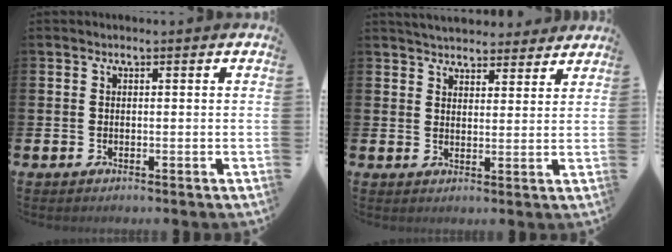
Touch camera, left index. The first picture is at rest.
{"total": 4.7, "force": [4.6, 1.0, 0.0], "torque": [-0.012, -0.022, 0.084]}